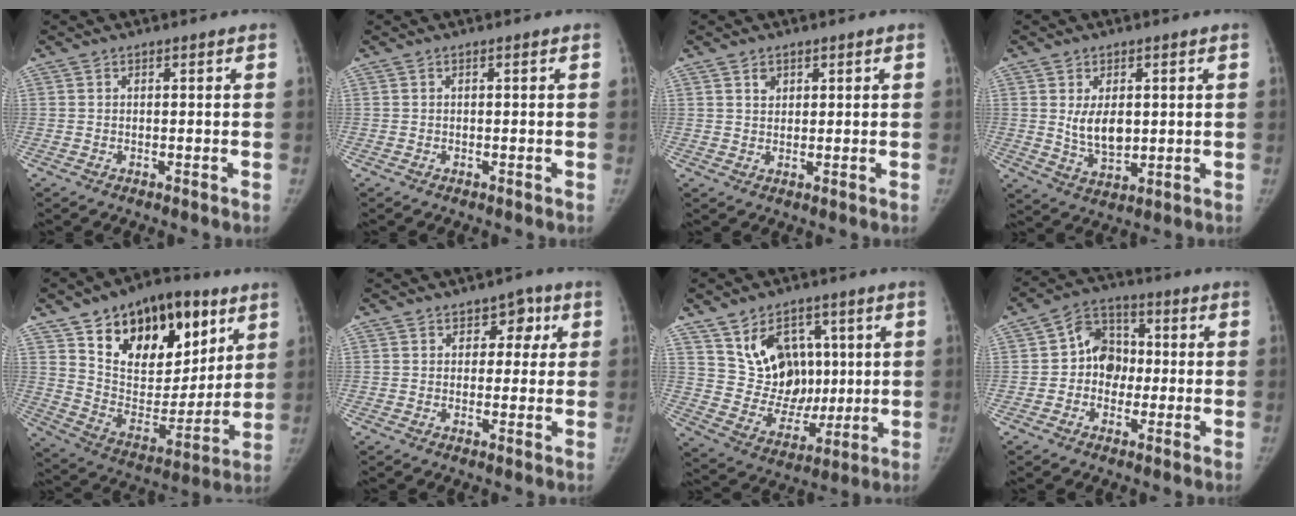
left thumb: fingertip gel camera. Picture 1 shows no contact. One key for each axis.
{"total": 0.0}
{"total": 2.3, "fx": 1.3, "fy": 1.7, "fz": 0.8, "tx": 0.000, "ty": -0.009, "tz": 0.023}
{"total": 7.2, "fx": 1.1, "fy": 4.6, "fz": 5.4, "tx": -0.072, "ty": -0.018, "tz": 0.032}
{"total": 25.8, "fx": 13.1, "fy": 15.7, "fz": 15.7, "tx": -0.193, "ty": -0.029, "tz": 0.227}
{"total": 4.8, "fx": 1.7, "fy": 3.8, "fz": 2.4, "tx": 0.011, "ty": -0.001, "tz": 0.016}
{"total": 14.5, "fx": 5.3, "fy": 11.2, "fz": 7.6, "tx": -0.075, "ty": -0.023, "tz": 0.113}
{"total": 8.6, "fx": -0.3, "fy": 7.4, "fz": 4.5, "tx": -0.033, "ty": 0.023, "tz": -0.021}